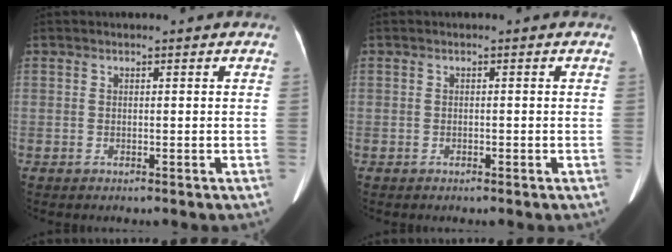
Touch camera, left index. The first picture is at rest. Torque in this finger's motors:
{"motor_torque": [0.04, 0.00, -0.02, -0.01]}